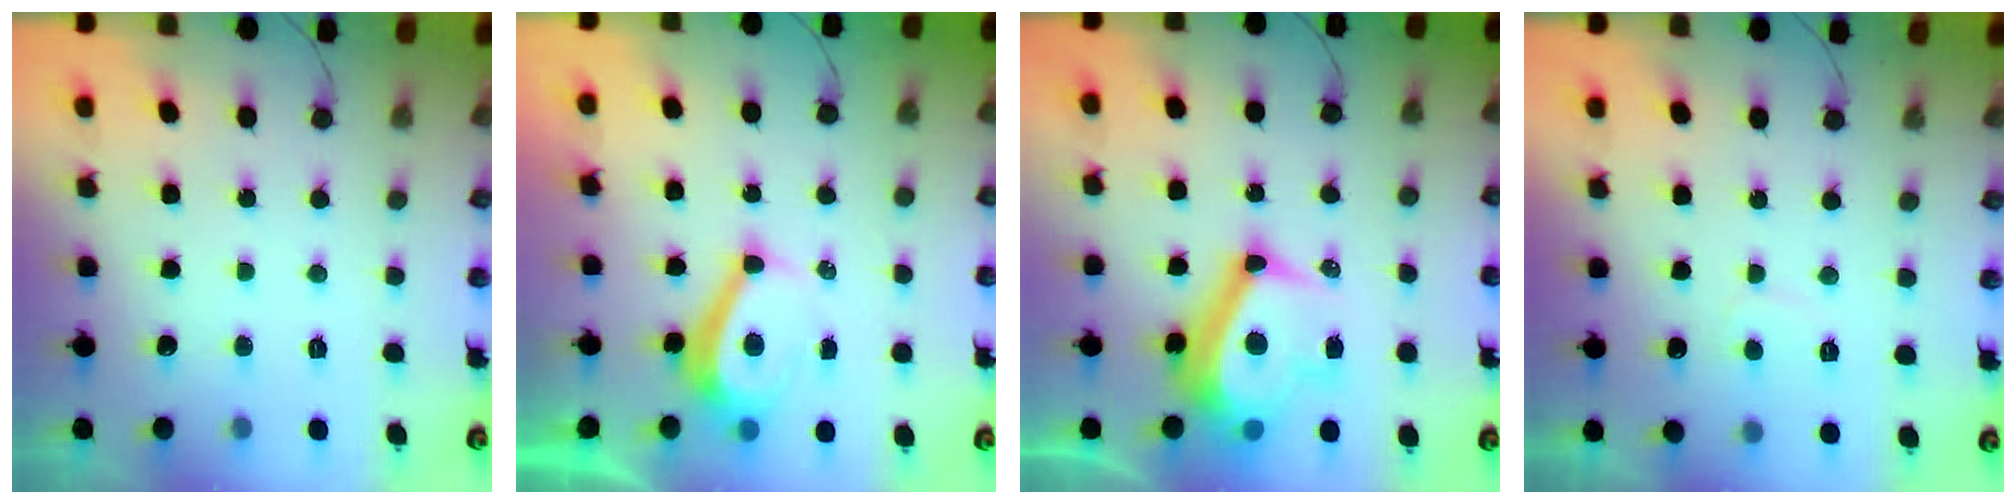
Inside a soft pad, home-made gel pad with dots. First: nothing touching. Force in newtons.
{"total": 7.7, "press": 7.7, "slide": 0.8}
{"total": 12.8, "press": 12.5, "slide": 2.9}
{"total": 2.0, "press": 1.9, "slide": 0.6}